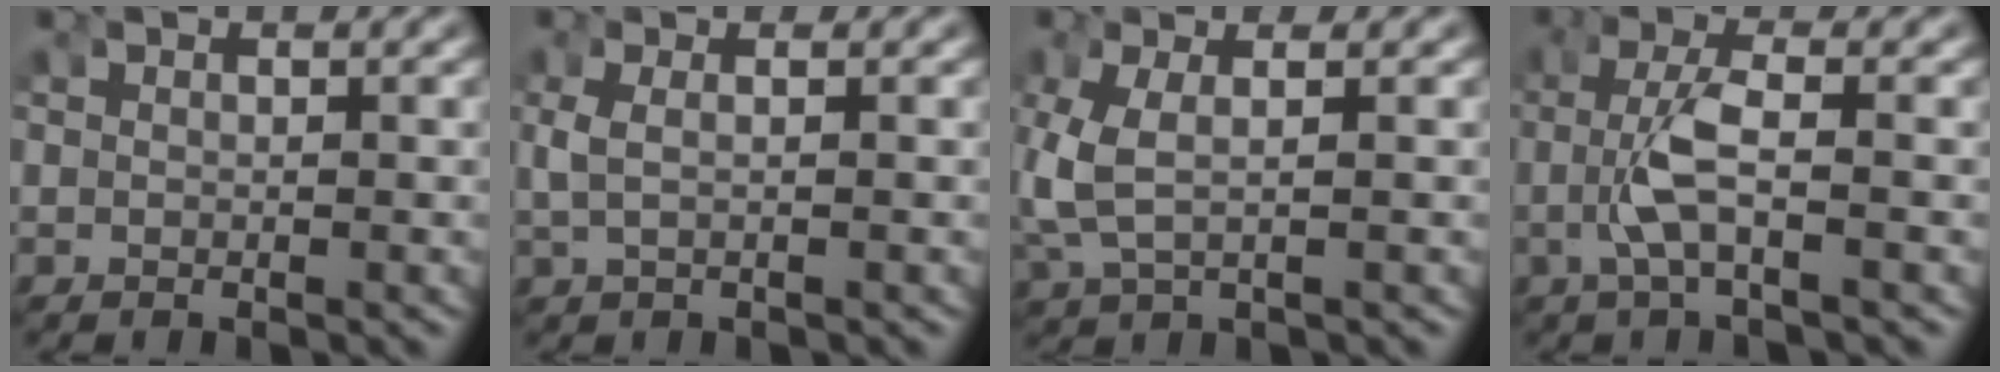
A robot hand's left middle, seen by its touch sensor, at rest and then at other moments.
{"total": 1.9, "force": [0.1, 0.8, 1.7], "torque": [-0.050, -0.003, 0.011]}
{"total": 3.7, "force": [-0.2, 1.9, 3.1], "torque": [-0.096, -0.014, 0.012]}
{"total": 3.4, "force": [-0.9, 0.3, 3.2], "torque": [-0.075, -0.003, -0.011]}